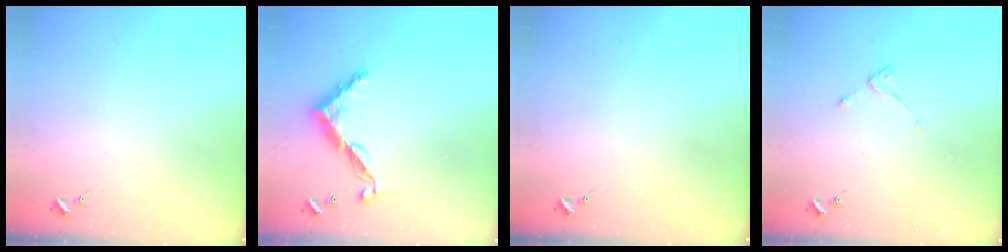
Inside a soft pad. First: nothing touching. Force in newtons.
{"total": 9.9, "press": 9.9, "slide": 0.2}
{"total": 0.0}
{"total": 2.6, "press": 2.6, "slide": 0.5}